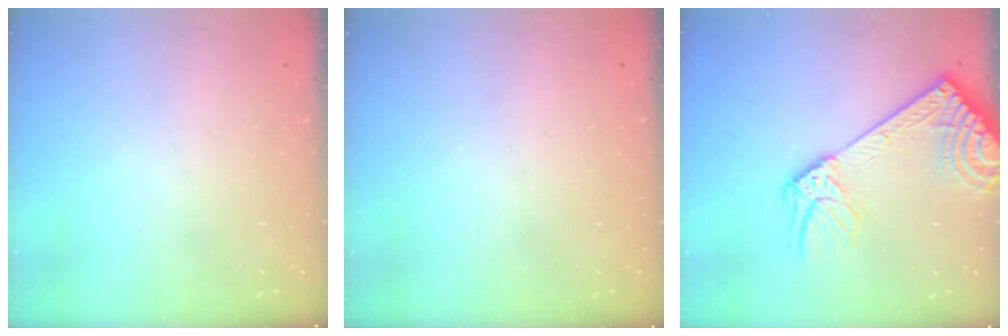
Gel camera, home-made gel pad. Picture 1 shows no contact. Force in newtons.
{"total": 2.2, "press": 2.2, "slide": 0.0}
{"total": 15.8, "press": 15.4, "slide": 3.6}